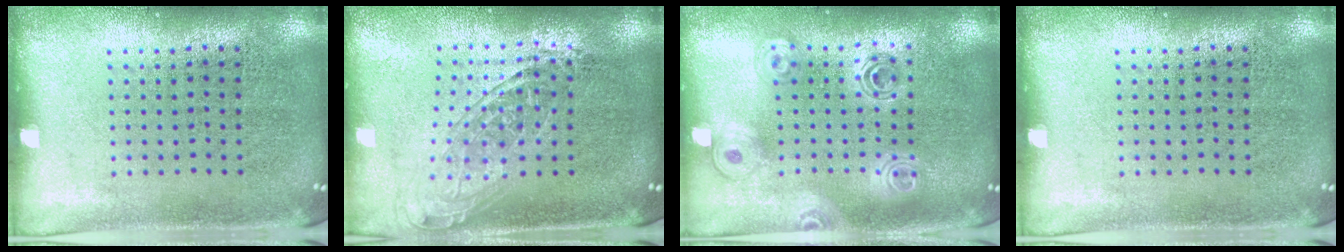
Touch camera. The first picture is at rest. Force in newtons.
{"total": 1.6, "press": 1.2, "slide": 1.0}
{"total": 1.5, "press": 1.4, "slide": 0.7}
{"total": 0.0}